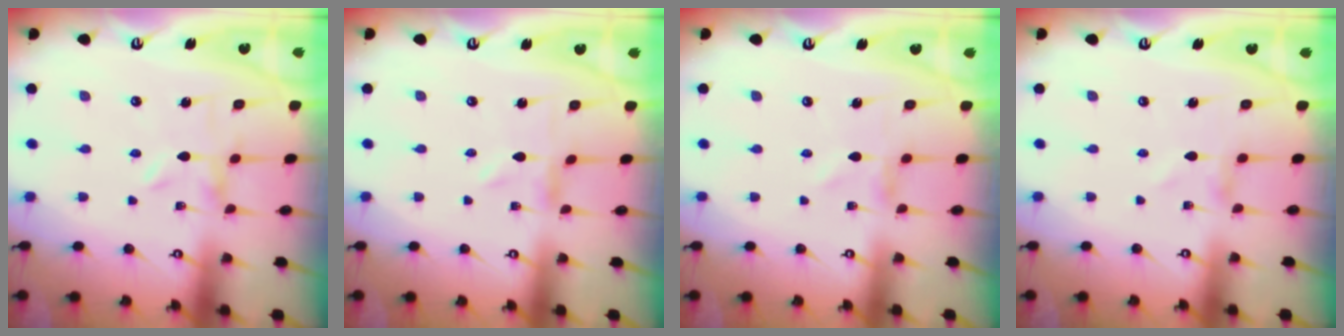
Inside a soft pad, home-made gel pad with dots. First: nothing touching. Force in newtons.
{"total": 0.6, "press": 0.6, "slide": 0.1}
{"total": 0.7, "press": 0.7, "slide": 0.1}
{"total": 0.0}